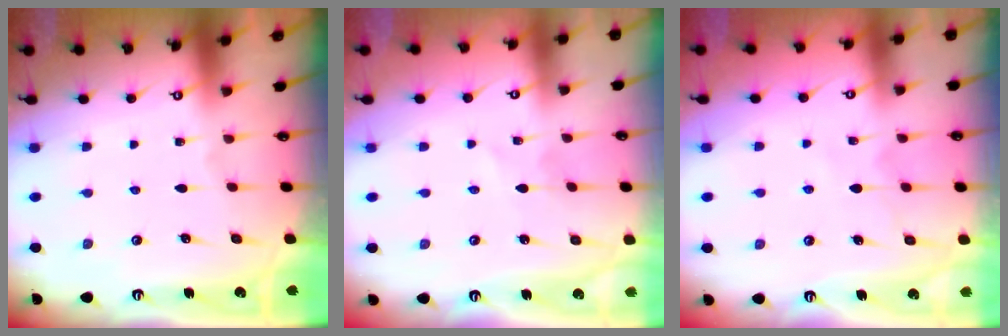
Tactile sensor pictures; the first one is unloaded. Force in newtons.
{"total": 1.2, "press": 1.2, "slide": 0.2}
{"total": 4.8, "press": 4.8, "slide": 0.5}